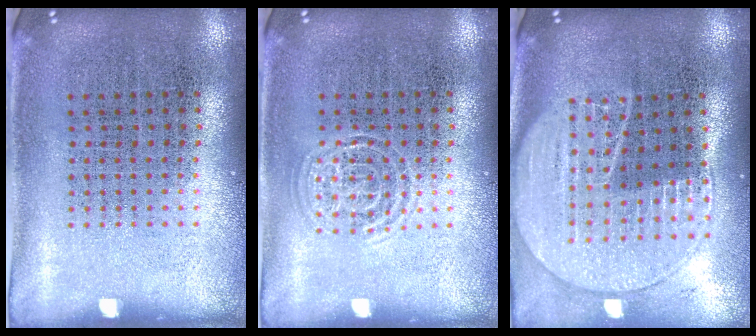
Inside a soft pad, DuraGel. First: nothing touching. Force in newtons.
{"total": 1.6, "press": 1.5, "slide": 0.2}
{"total": 2.0, "press": 1.7, "slide": 0.9}